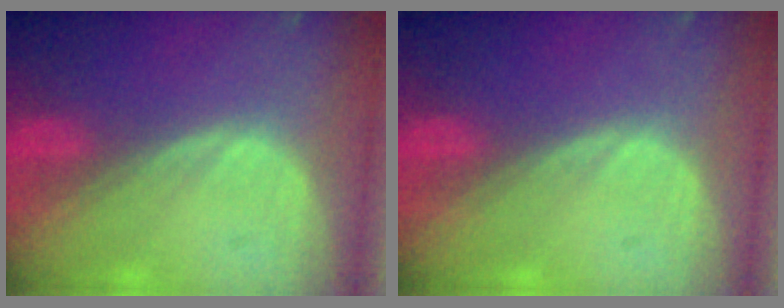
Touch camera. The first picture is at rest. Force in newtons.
{"total": 0.0}